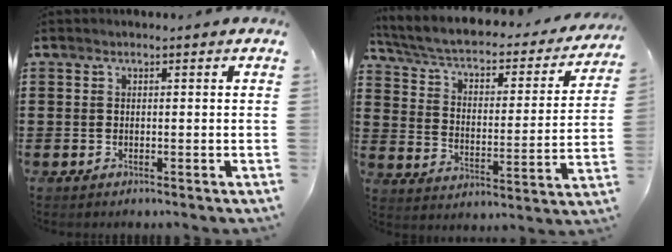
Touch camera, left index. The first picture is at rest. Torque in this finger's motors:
{"motor_torque": [2.14, 0.00, 0.56, 0.07]}